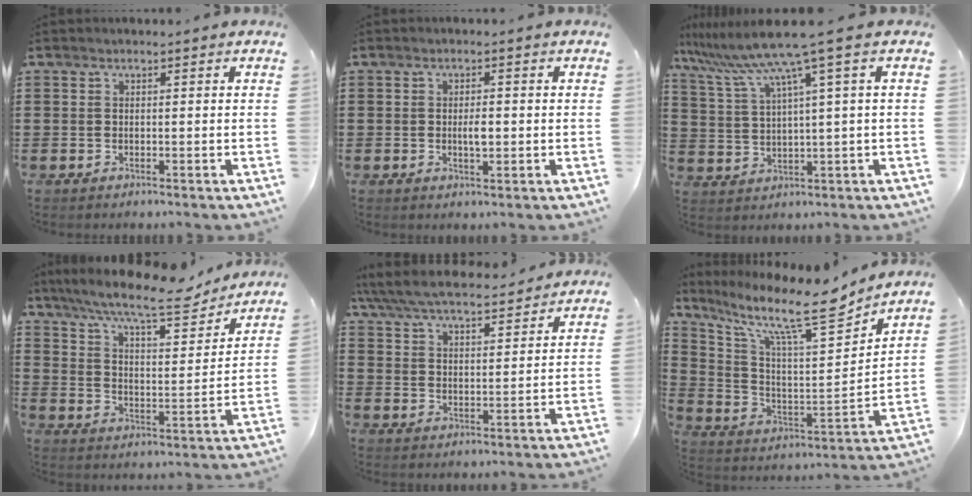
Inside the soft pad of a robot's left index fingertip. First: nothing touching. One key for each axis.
{"total": 2.5, "fx": -0.1, "fy": 0.8, "fz": 2.4, "tx": -0.046, "ty": 0.000, "tz": -0.002}
{"total": 8.7, "fx": 5.4, "fy": -0.7, "fz": 6.8, "tx": -0.167, "ty": -0.035, "tz": 0.083}
{"total": 11.3, "fx": 9.7, "fy": 1.2, "fz": 5.7, "tx": -0.129, "ty": -0.054, "tz": 0.161}
{"total": 6.1, "fx": 5.7, "fy": 0.6, "fz": 1.9, "tx": -0.063, "ty": -0.033, "tz": 0.097}
{"total": 12.6, "fx": 9.3, "fy": 2.6, "fz": 8.2, "tx": -0.171, "ty": -0.061, "tz": 0.147}